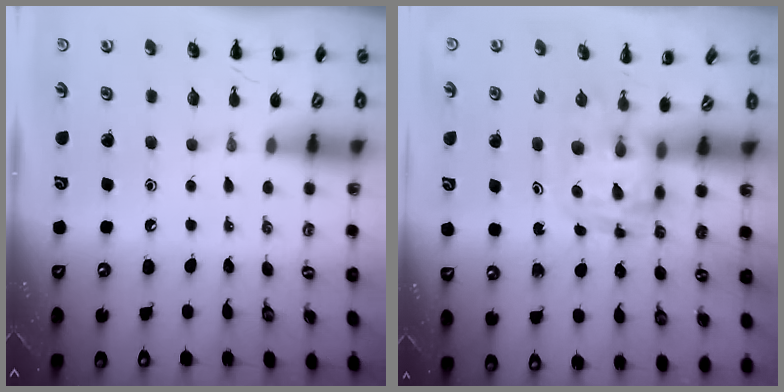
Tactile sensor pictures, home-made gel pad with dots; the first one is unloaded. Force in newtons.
{"total": 3.6, "press": 3.6, "slide": 0.7}